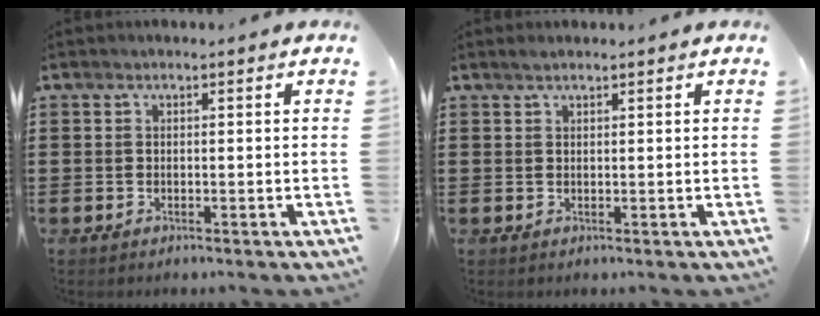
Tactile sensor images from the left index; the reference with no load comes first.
{"total": 0.8, "force": [0.7, 0.1, 0.4], "torque": [-0.009, 0.001, 0.015]}